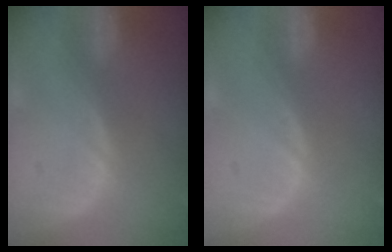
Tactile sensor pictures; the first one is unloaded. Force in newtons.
{"total": 0.0}